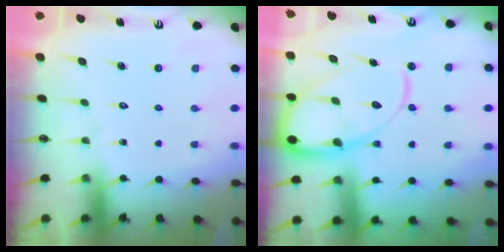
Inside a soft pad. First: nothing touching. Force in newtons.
{"total": 15.8, "press": 15.7, "slide": 1.6}